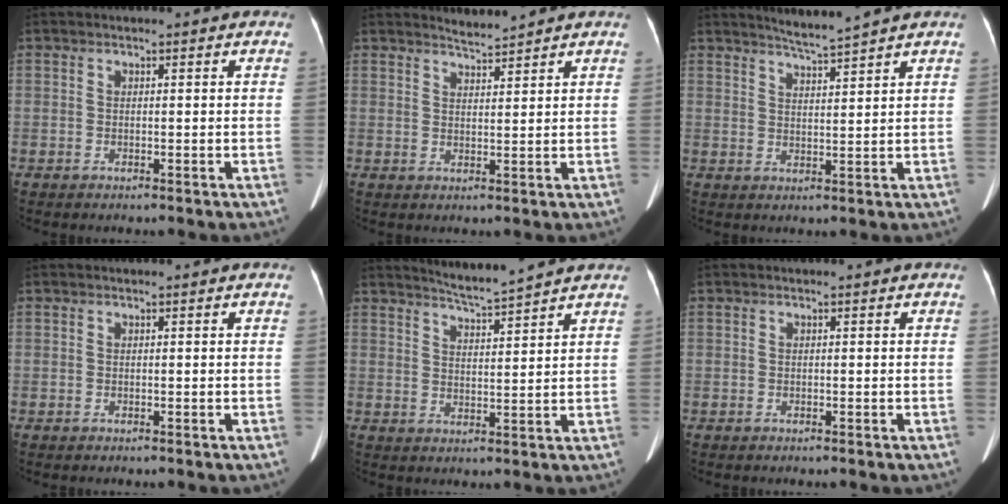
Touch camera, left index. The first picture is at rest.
{"total": 2.4, "force": [2.3, -0.5, 0.0], "torque": [-0.006, -0.002, 0.048]}
{"total": 4.0, "force": [3.6, -1.4, 1.1], "torque": [-0.024, -0.010, 0.070]}
{"total": 0.0}
{"total": 5.5, "force": [5.2, -1.4, 1.3], "torque": [-0.032, -0.008, 0.089]}
{"total": 0.0}